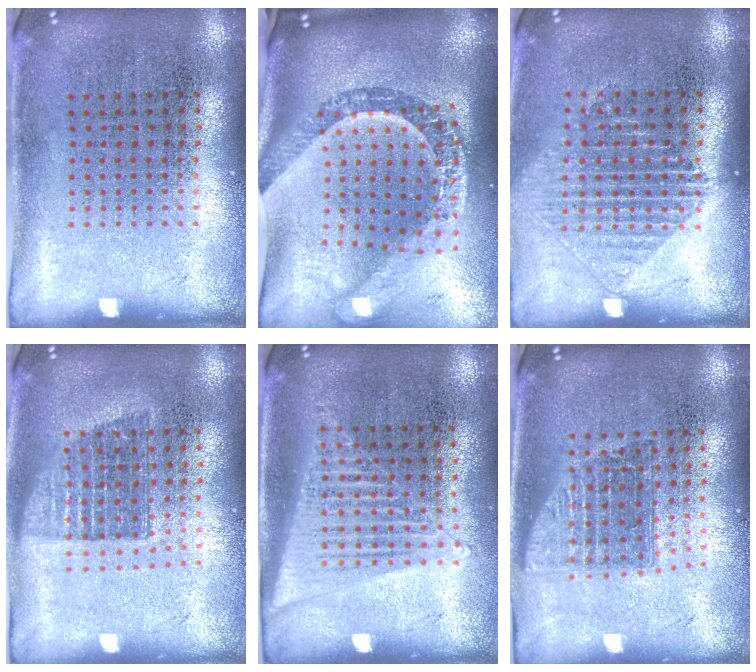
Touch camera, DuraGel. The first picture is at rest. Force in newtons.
{"total": 3.3, "press": 2.4, "slide": 2.3}
{"total": 1.2, "press": 1.2, "slide": 0.5}
{"total": 1.3, "press": 1.1, "slide": 0.6}
{"total": 1.5, "press": 1.4, "slide": 0.5}
{"total": 1.5, "press": 1.2, "slide": 0.9}